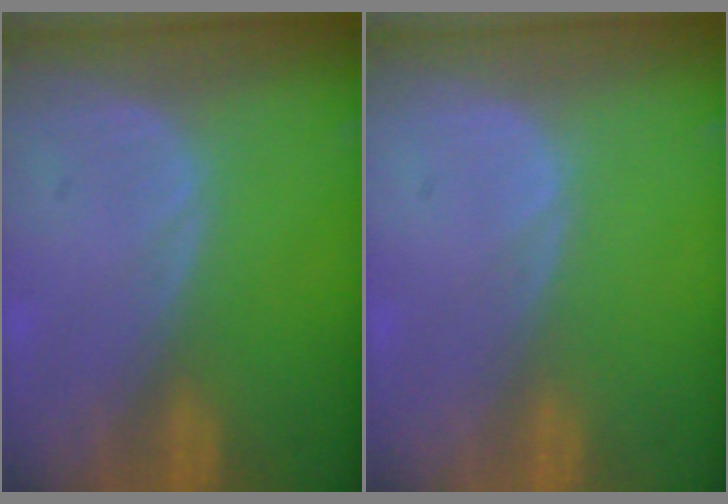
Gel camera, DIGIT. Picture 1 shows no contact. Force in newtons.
{"total": 0.0}